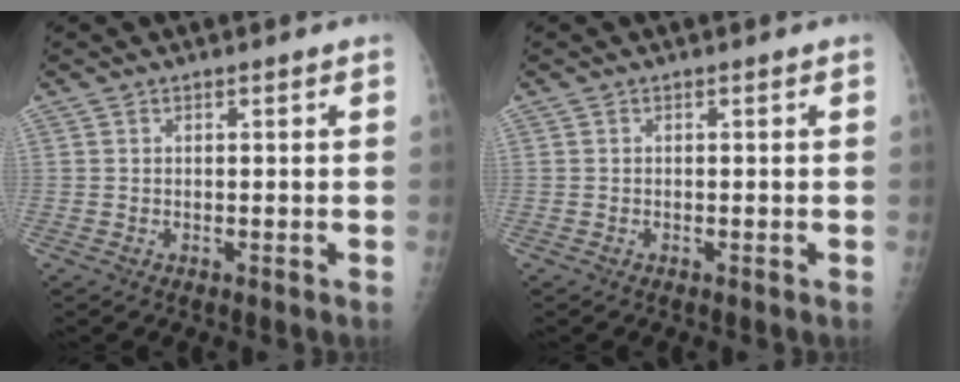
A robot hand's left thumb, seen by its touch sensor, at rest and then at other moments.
{"total": 0.0}